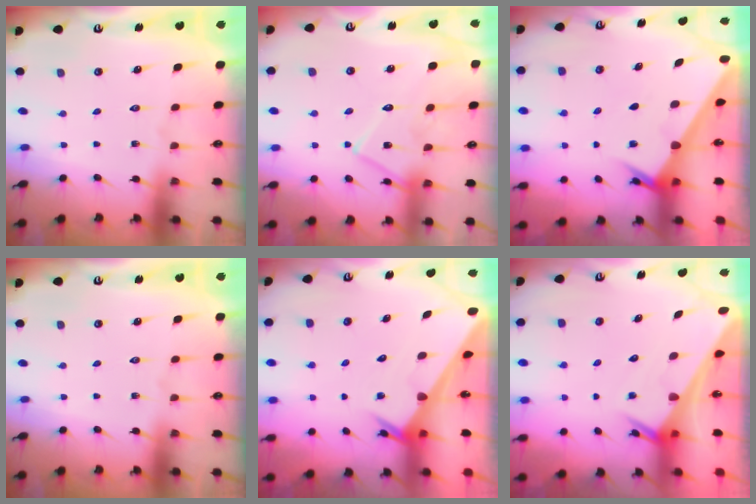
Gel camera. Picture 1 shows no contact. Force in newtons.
{"total": 13.4, "press": 13.4, "slide": 0.5}
{"total": 2.5, "press": 2.5, "slide": 0.2}
{"total": 0.0}
{"total": 3.4, "press": 3.4, "slide": 0.3}
{"total": 2.5, "press": 2.5, "slide": 0.1}